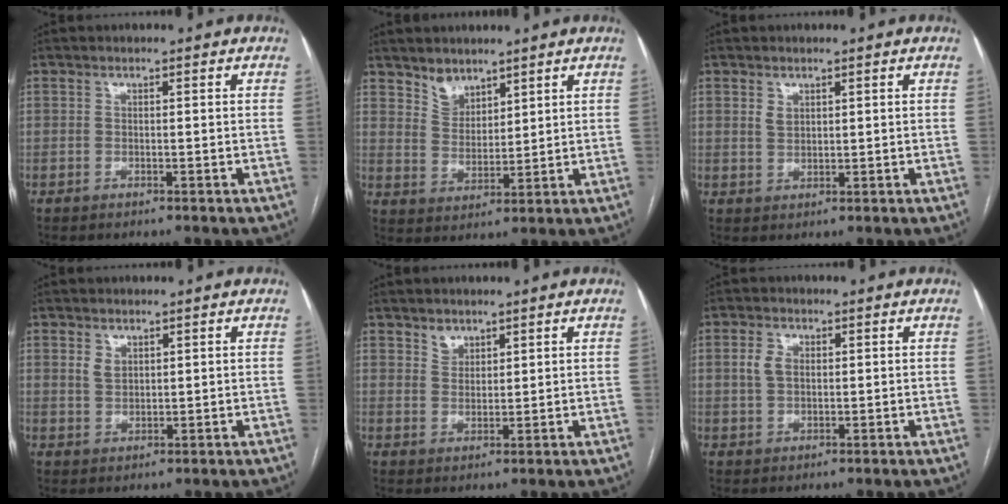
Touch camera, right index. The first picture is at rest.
{"total": 4.6, "force": [3.8, 2.5, 1.0], "torque": [-0.019, -0.001, 0.078]}
{"total": 1.8, "force": [1.0, 1.2, 0.9], "torque": [-0.017, -0.001, 0.023]}
{"total": 2.4, "force": [1.3, 1.6, 1.2], "torque": [-0.026, 0.000, 0.030]}
{"total": 2.5, "force": [1.9, 1.6, 0.5], "torque": [-0.008, -0.001, 0.035]}
{"total": 3.4, "force": [0.8, 2.3, 2.3], "torque": [-0.054, 0.009, 0.019]}